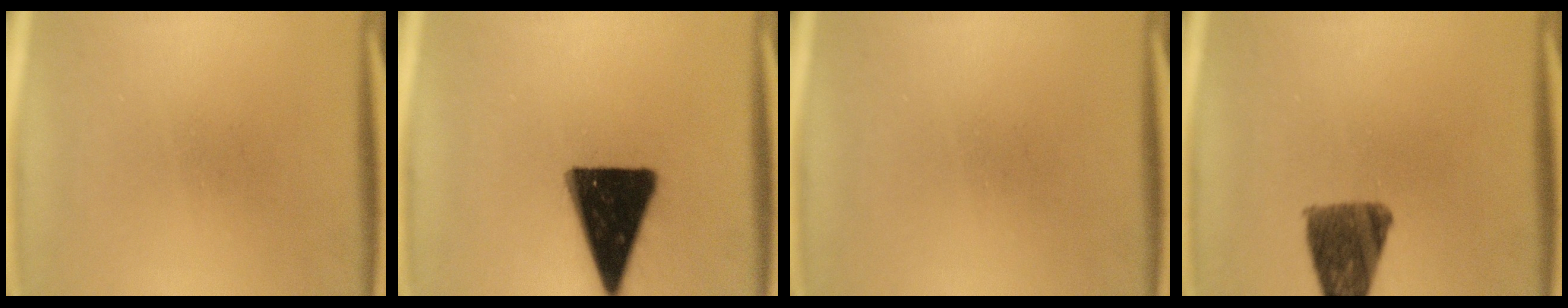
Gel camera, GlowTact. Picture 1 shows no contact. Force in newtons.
{"total": 17.6}
{"total": 0.0}
{"total": 10.1}